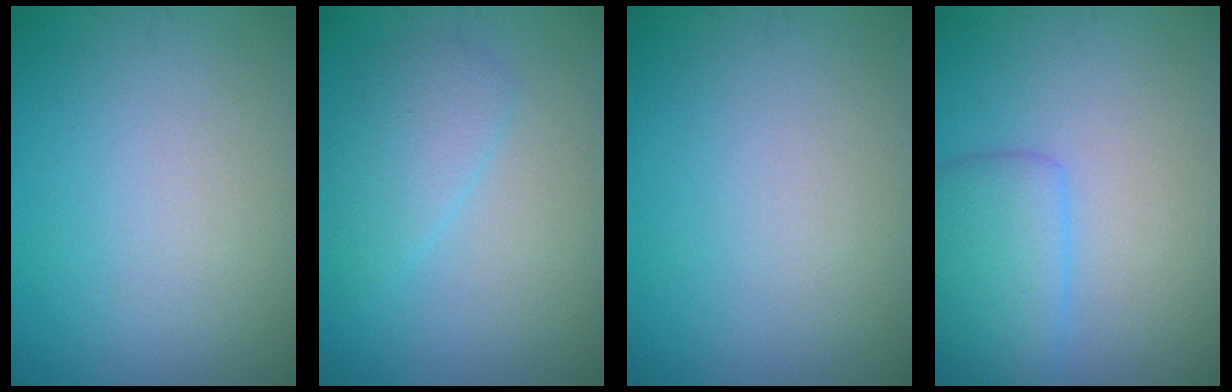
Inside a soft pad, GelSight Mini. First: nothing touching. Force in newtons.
{"total": 2.7, "press": 2.7, "slide": 0.2}
{"total": 0.0}
{"total": 3.4, "press": 3.4, "slide": 0.1}